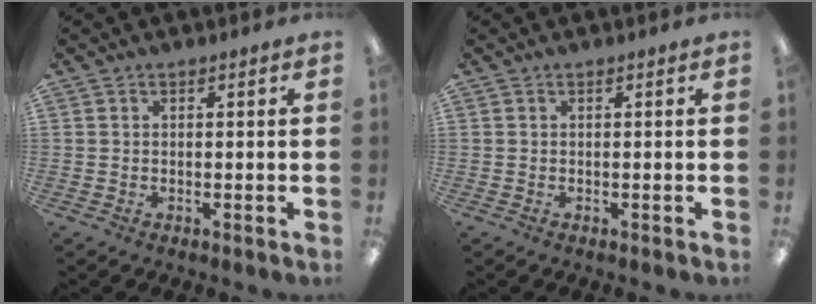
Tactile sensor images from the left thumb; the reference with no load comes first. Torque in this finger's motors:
{"motor_torque": [-0.05, 0.06, 0.00, 0.10, 0.00]}